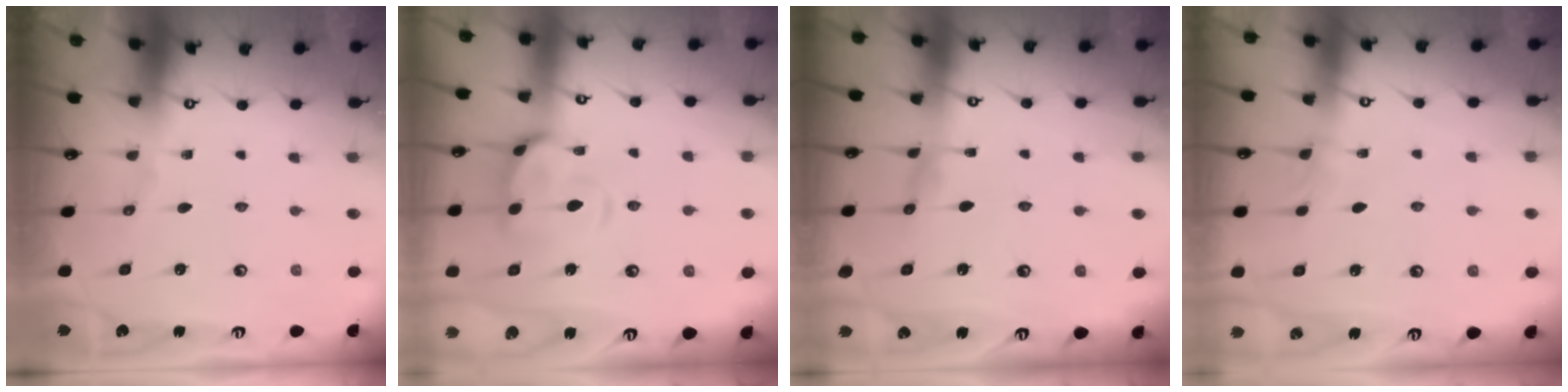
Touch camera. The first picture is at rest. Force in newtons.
{"total": 4.5, "press": 4.4, "slide": 0.7}
{"total": 0.7, "press": 0.4, "slide": 0.5}
{"total": 2.6, "press": 2.6, "slide": 0.3}